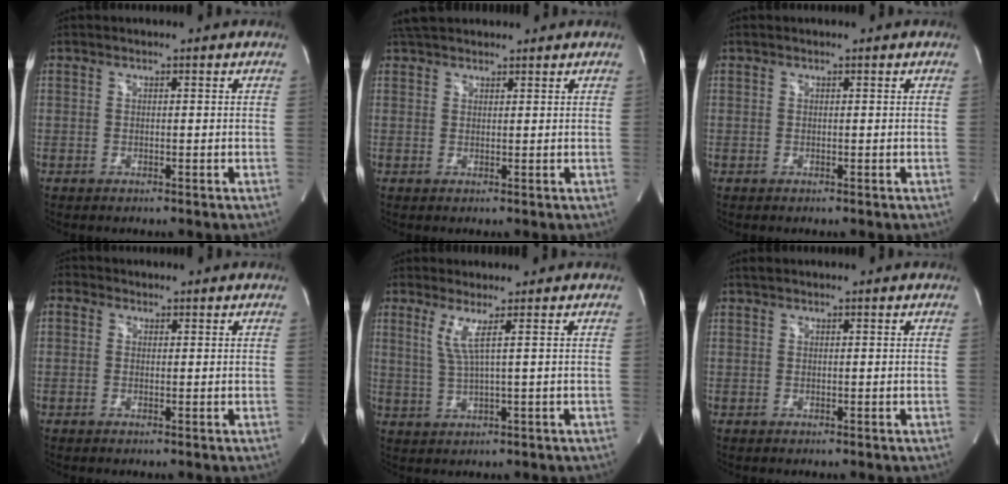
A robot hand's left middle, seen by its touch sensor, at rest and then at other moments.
{"total": 5.1, "force": [4.5, 1.7, 1.8], "torque": [-0.028, 0.036, 0.078]}
{"total": 0.0}
{"total": 2.0, "force": [0.5, 1.7, 0.9], "torque": [-0.022, 0.012, 0.006]}
{"total": 3.7, "force": [1.5, -1.0, 3.2], "torque": [-0.073, -0.006, 0.035]}
{"total": 0.6, "force": [0.5, 0.0, 0.2], "torque": [-0.013, 0.014, 0.014]}